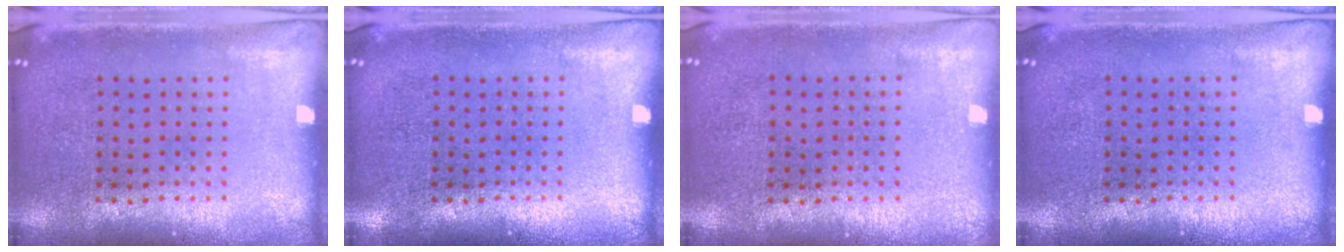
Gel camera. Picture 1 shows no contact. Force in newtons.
{"total": 0.0}
{"total": 0.0}
{"total": 0.0}